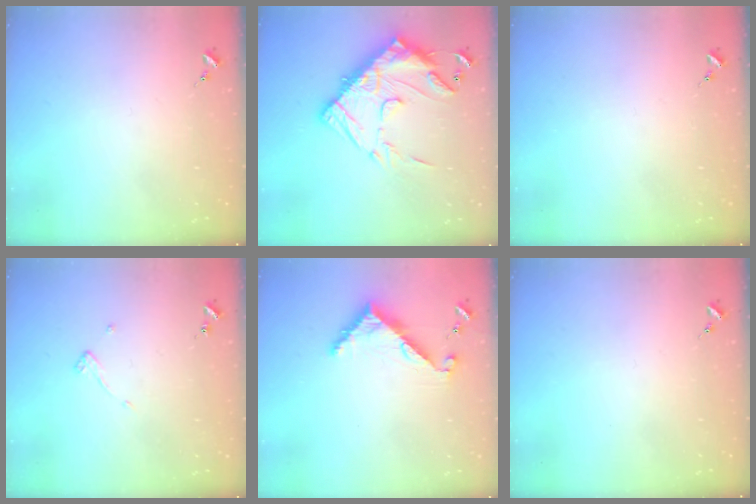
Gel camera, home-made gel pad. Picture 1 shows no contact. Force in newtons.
{"total": 20.4, "press": 20.4, "slide": 1.7}
{"total": 0.0}
{"total": 4.7, "press": 4.7, "slide": 0.2}
{"total": 6.9, "press": 6.9, "slide": 0.5}
{"total": 0.0}